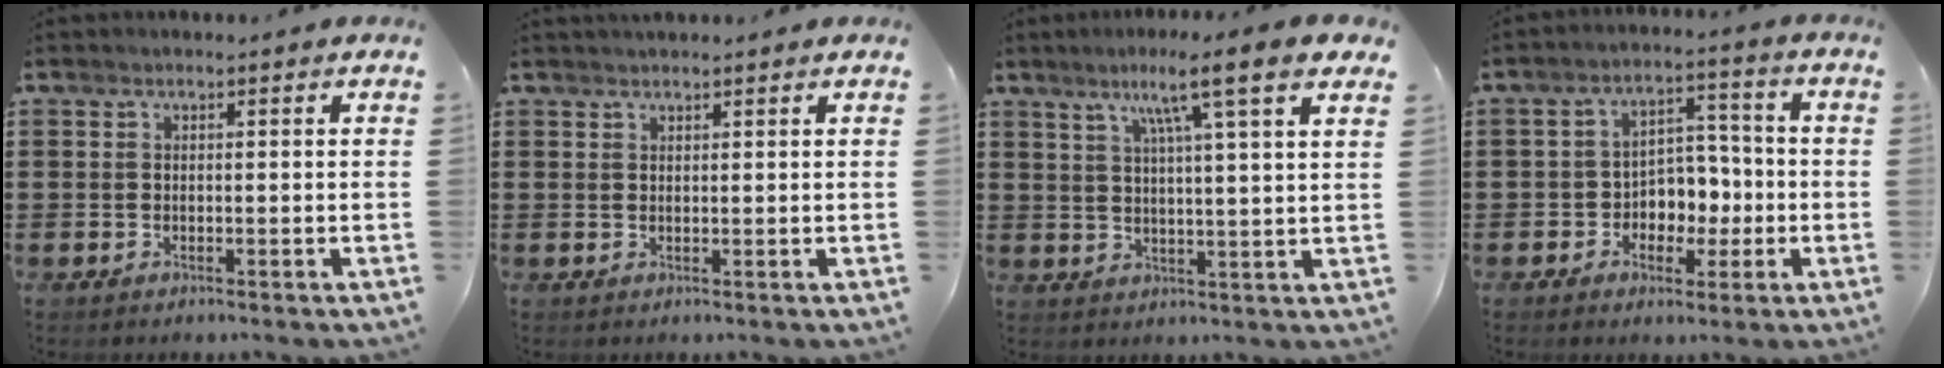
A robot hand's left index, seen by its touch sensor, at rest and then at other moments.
{"total": 1.0, "force": [0.9, 0.1, 0.2], "torque": [-0.005, 0.000, 0.019]}
{"total": 8.2, "force": [5.0, -0.4, 6.5], "torque": [-0.126, -0.016, 0.075]}
{"total": 5.3, "force": [-1.2, 4.6, 2.2], "torque": [-0.048, 0.008, -0.027]}